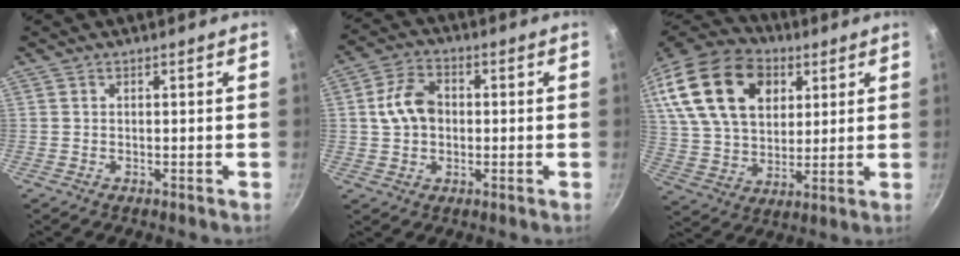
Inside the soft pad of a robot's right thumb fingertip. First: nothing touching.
{"total": 8.2, "force": [0.4, 6.1, 5.4], "torque": [-0.083, 0.019, 0.001]}
{"total": 23.9, "force": [8.8, 16.2, 15.2], "torque": [-0.261, -0.002, 0.158]}